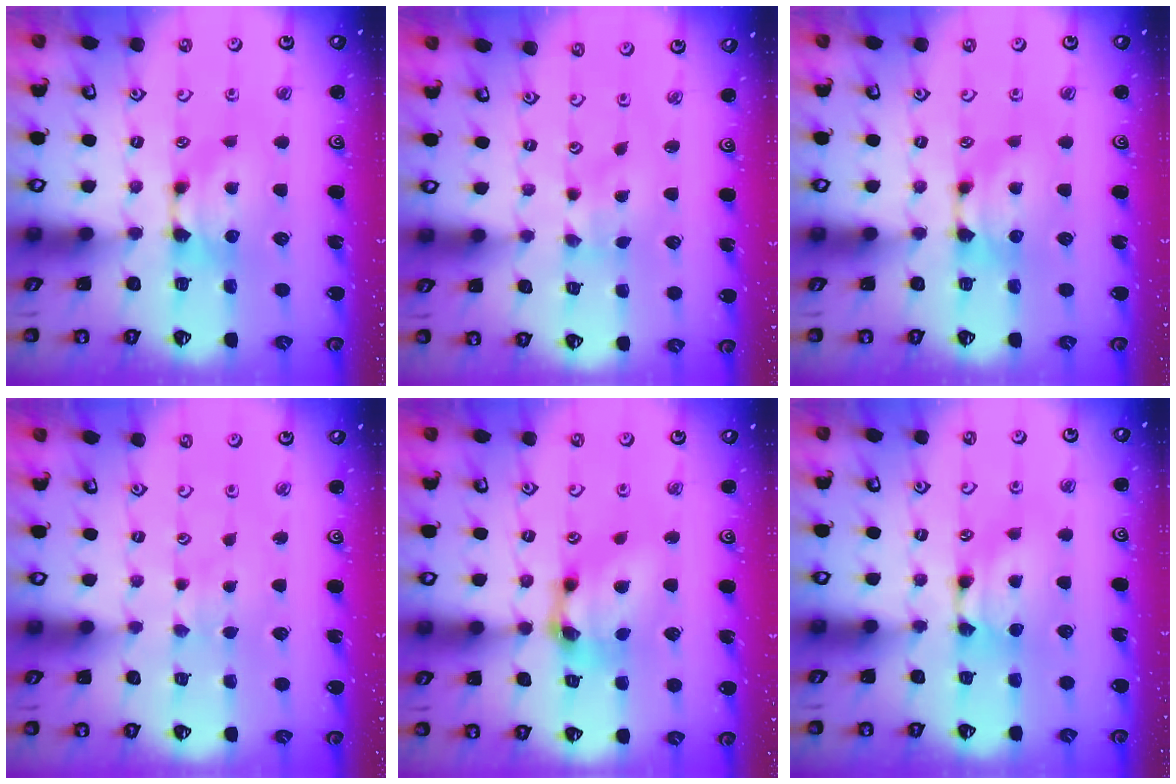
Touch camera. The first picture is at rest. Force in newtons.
{"total": 2.4, "press": 2.4, "slide": 0.7}
{"total": 0.0}
{"total": 2.9, "press": 2.9, "slide": 0.0}
{"total": 6.6, "press": 6.2, "slide": 2.3}
{"total": 1.8, "press": 1.8, "slide": 0.1}